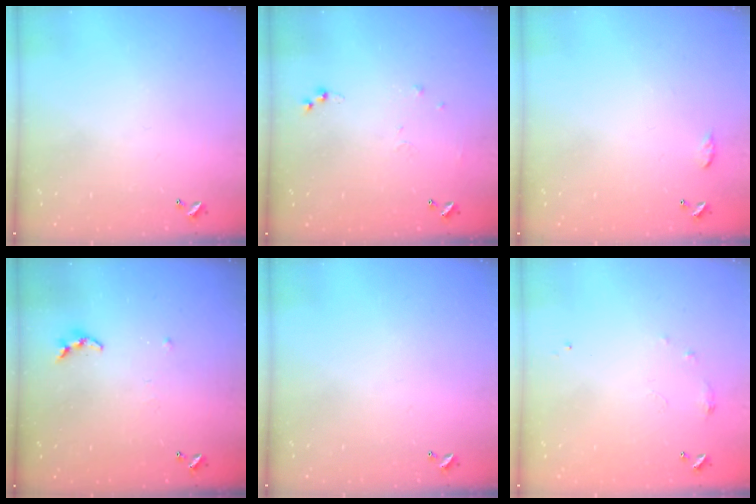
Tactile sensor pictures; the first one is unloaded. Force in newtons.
{"total": 5.1, "press": 5.1, "slide": 0.6}
{"total": 4.7, "press": 4.7, "slide": 0.6}
{"total": 4.0, "press": 3.9, "slide": 0.5}
{"total": 0.0}
{"total": 6.0, "press": 5.9, "slide": 0.8}